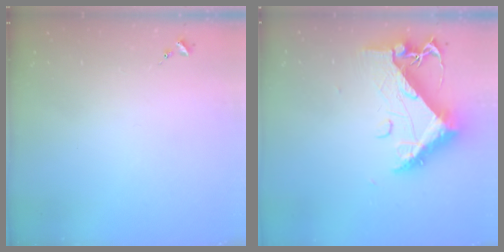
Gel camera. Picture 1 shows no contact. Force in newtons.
{"total": 13.1, "press": 13.1, "slide": 1.4}